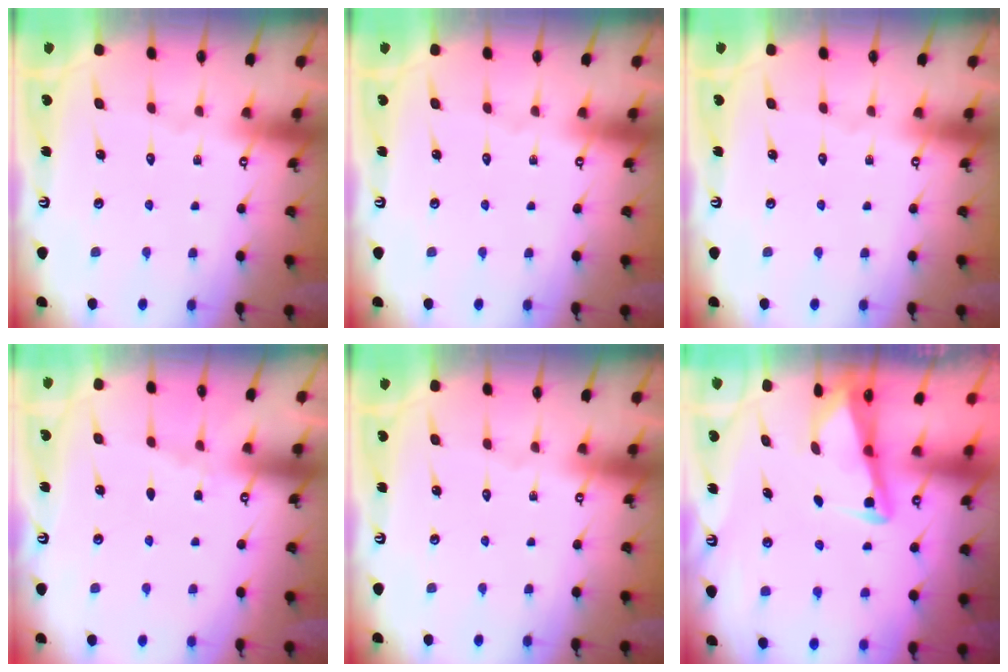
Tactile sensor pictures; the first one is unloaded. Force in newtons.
{"total": 0.0}
{"total": 0.0}
{"total": 2.7, "press": 2.7, "slide": 0.4}
{"total": 0.0}
{"total": 2.8, "press": 2.8, "slide": 0.4}